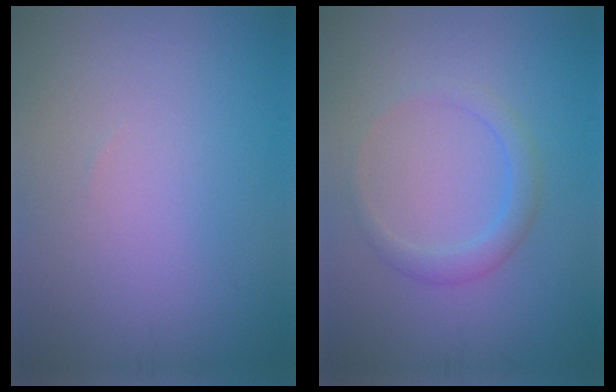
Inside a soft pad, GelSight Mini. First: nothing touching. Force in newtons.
{"total": 2.3, "press": 2.3, "slide": 0.2}